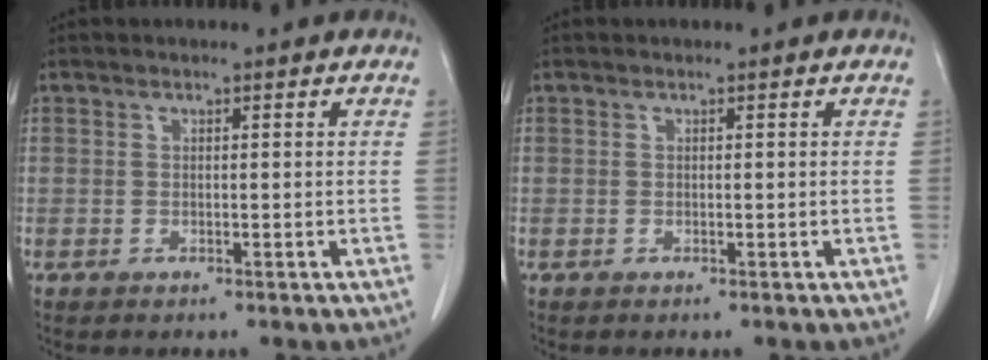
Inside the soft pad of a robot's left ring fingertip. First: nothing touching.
{"total": 0.0}